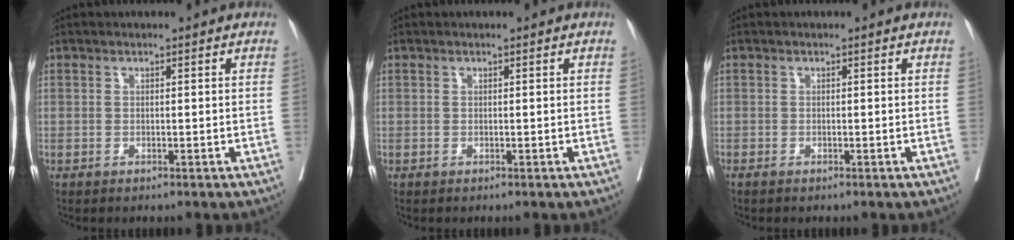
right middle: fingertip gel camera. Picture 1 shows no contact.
{"total": 0.0}
{"total": 0.0}